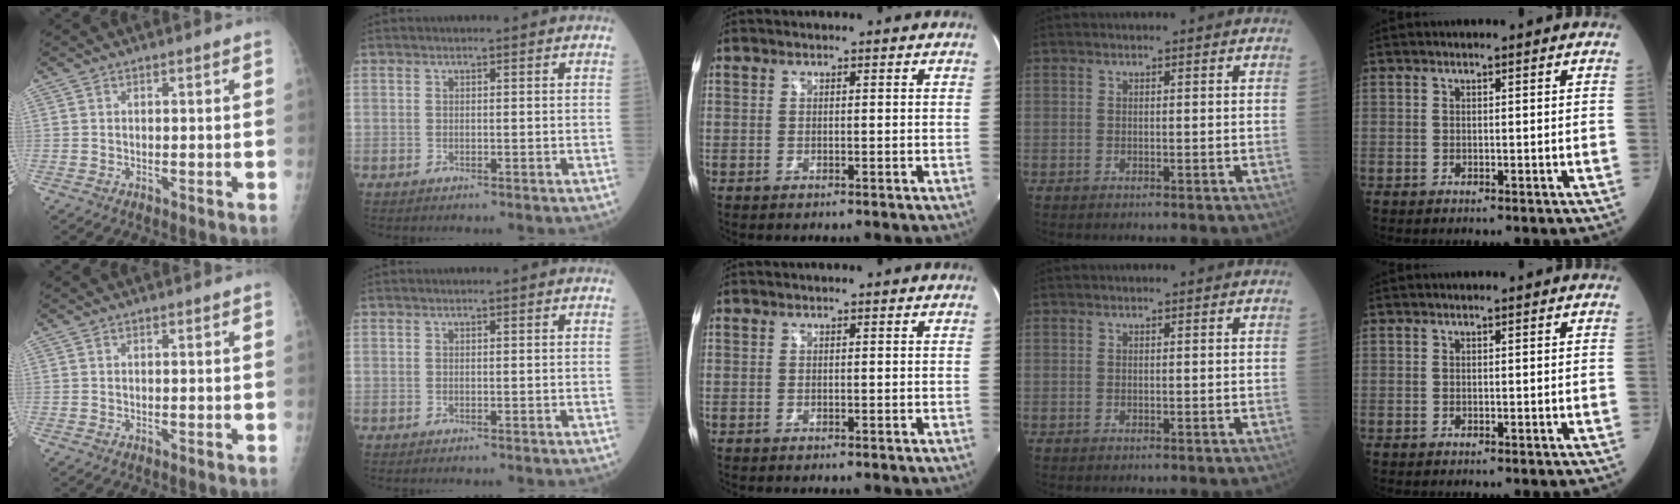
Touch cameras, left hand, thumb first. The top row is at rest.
{}